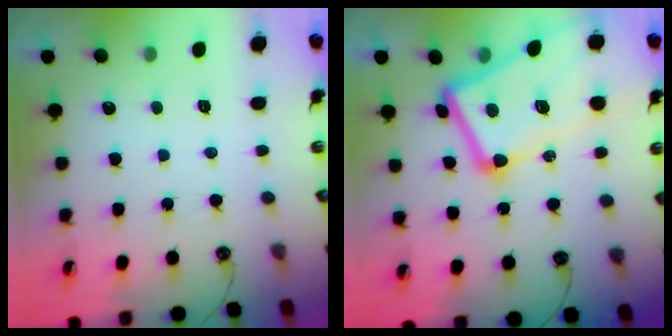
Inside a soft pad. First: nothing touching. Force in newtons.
{"total": 15.0, "press": 14.8, "slide": 2.7}